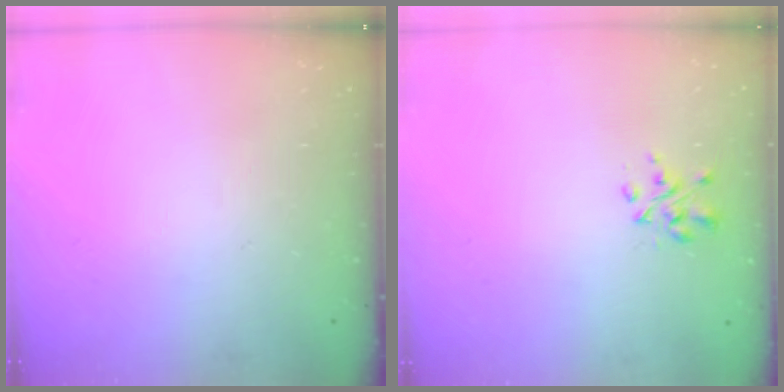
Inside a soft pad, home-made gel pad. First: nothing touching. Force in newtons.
{"total": 2.9, "press": 2.9, "slide": 0.4}